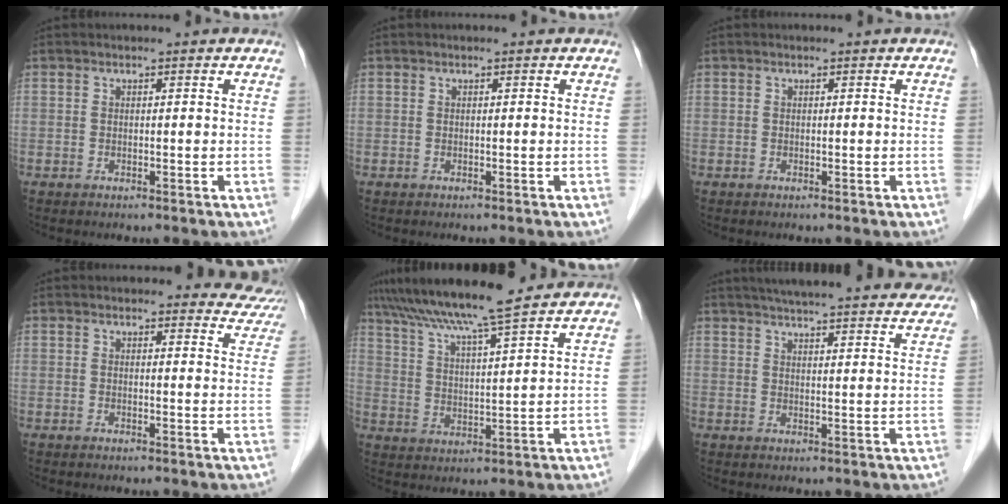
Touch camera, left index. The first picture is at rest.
{"total": 0.0}
{"total": 0.0}
{"total": 6.2, "force": [5.8, 1.9, 0.0], "torque": [0.029, -0.016, 0.031]}
{"total": 13.1, "force": [11.3, -0.3, 6.7], "torque": [-0.122, 0.026, 0.181]}
{"total": 25.4, "force": [23.0, 3.4, 10.0], "torque": [-0.152, -0.012, 0.282]}